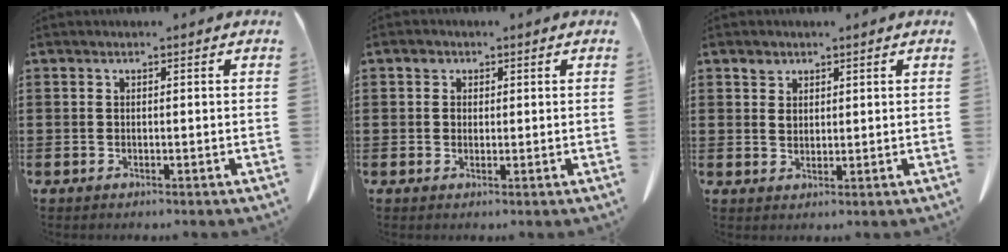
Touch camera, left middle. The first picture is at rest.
{"total": 1.5, "force": [0.8, 1.2, 0.5], "torque": [-0.013, 0.005, 0.016]}
{"total": 2.0, "force": [1.4, 1.2, 0.6], "torque": [-0.015, 0.001, 0.029]}